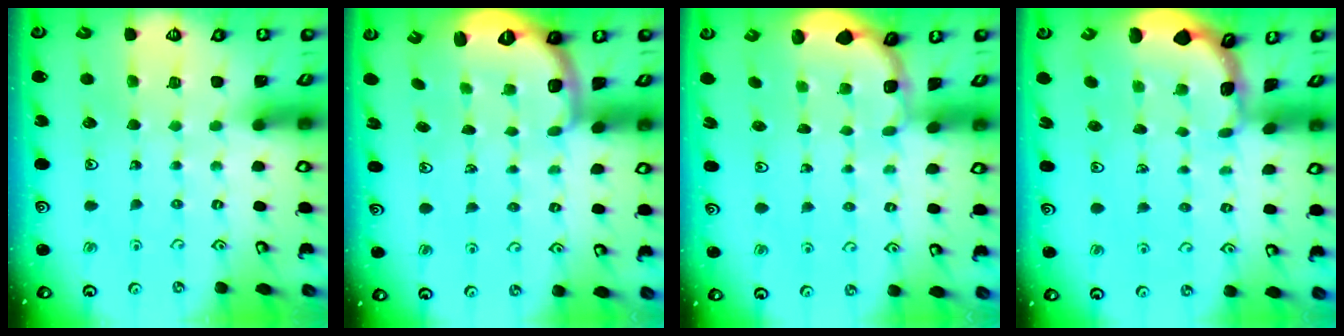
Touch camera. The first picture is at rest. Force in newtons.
{"total": 2.5, "press": 2.0, "slide": 1.5}
{"total": 1.9, "press": 1.8, "slide": 0.7}
{"total": 1.5, "press": 1.5, "slide": 0.2}